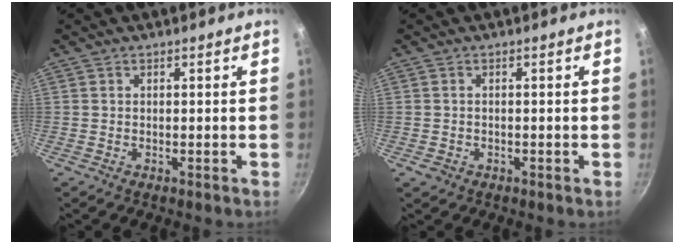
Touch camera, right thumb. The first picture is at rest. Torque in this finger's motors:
{"motor_torque": [-0.18, 0.08, 0.09, 0.21, 0.05]}